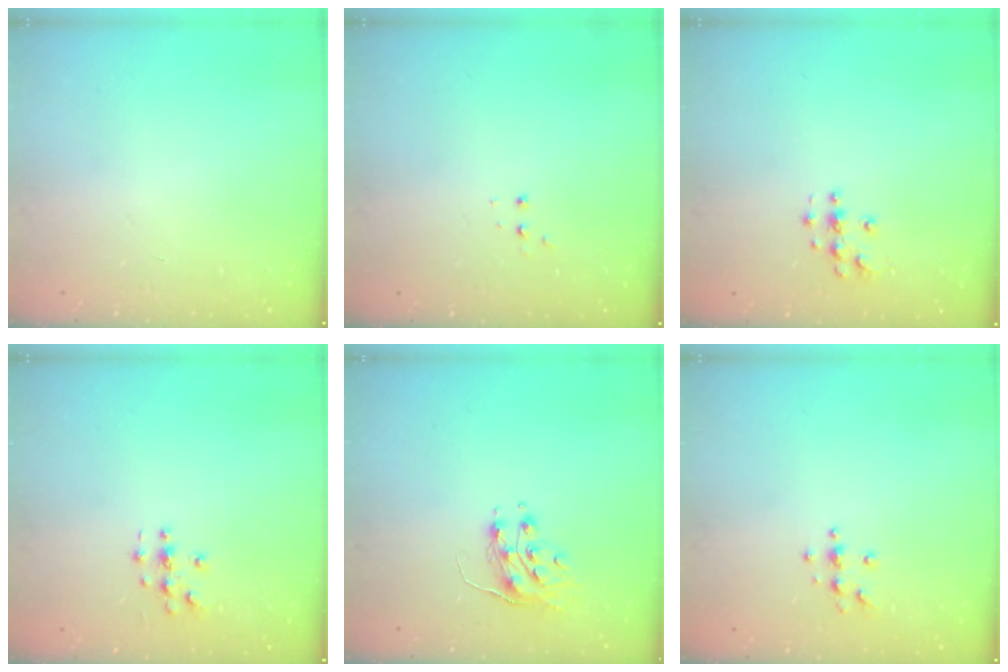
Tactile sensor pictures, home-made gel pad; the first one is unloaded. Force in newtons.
{"total": 2.8, "press": 2.8, "slide": 0.5}
{"total": 3.8, "press": 3.8, "slide": 0.4}
{"total": 3.1, "press": 3.1, "slide": 0.3}
{"total": 8.9, "press": 8.9, "slide": 0.3}
{"total": 5.4, "press": 5.4, "slide": 0.7}